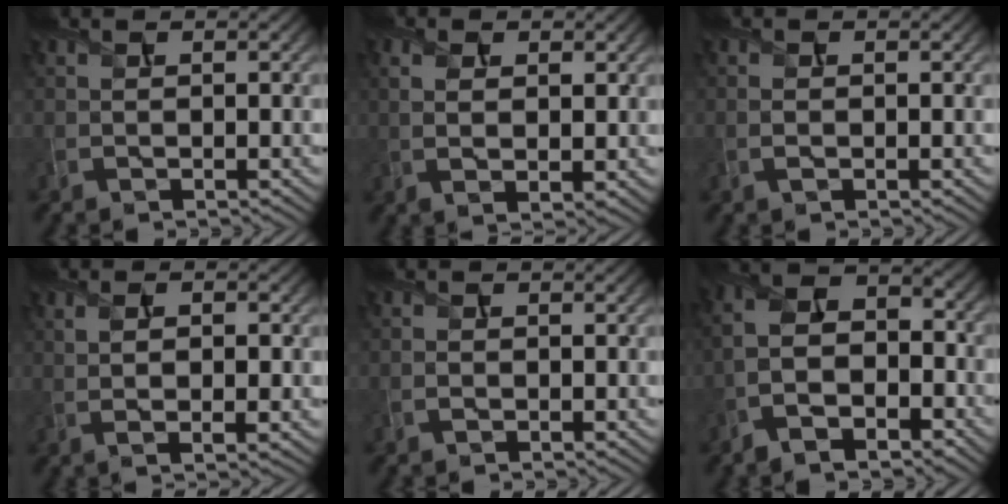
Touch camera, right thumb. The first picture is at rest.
{"total": 3.7, "force": [0.9, 1.8, 3.2], "torque": [-0.065, -0.004, 0.019]}
{"total": 1.1, "force": [-0.3, 0.6, 0.9], "torque": [-0.022, 0.000, -0.008]}
{"total": 3.6, "force": [0.3, 1.1, 3.4], "torque": [-0.066, -0.003, 0.009]}
{"total": 0.8, "force": [-0.4, 0.4, 0.5], "torque": [-0.012, 0.000, -0.009]}
{"total": 9.3, "force": [-4.6, 5.5, 5.9], "torque": [-0.137, -0.022, -0.094]}